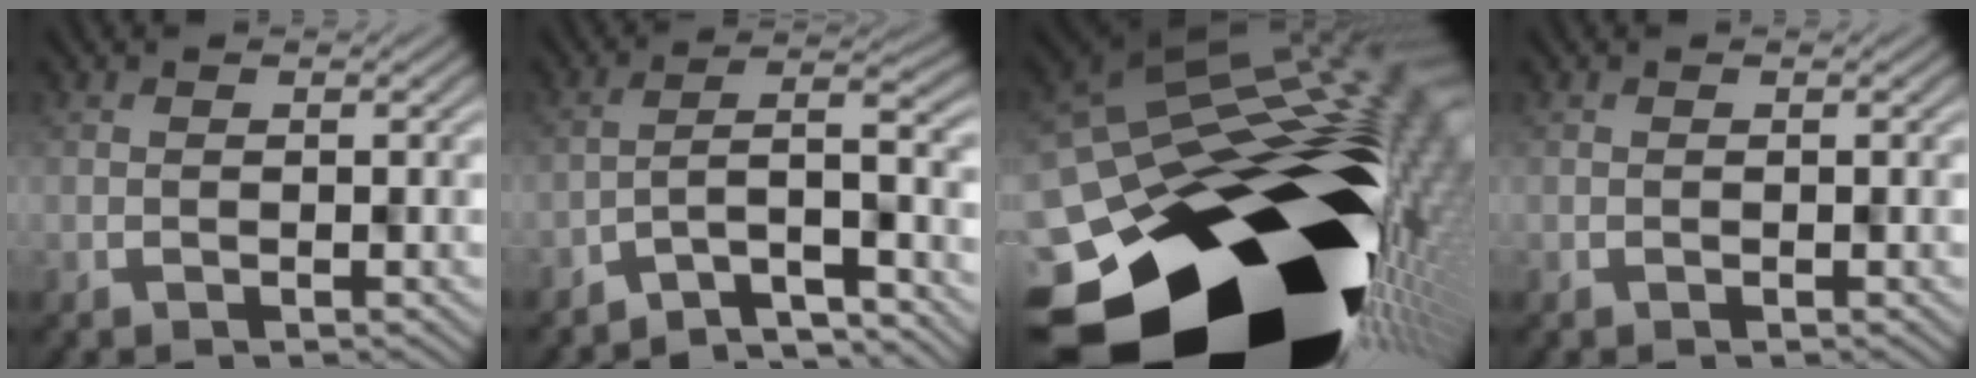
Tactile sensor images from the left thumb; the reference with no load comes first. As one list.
[{"total": 8.2, "force": [-6.2, 1.7, 5.1], "torque": [-0.059, 0.007, -0.101]}, {"total": 20.9, "force": [-8.2, 12.8, 14.4], "torque": [-0.249, -0.057, -0.099]}, {"total": 0.0}]